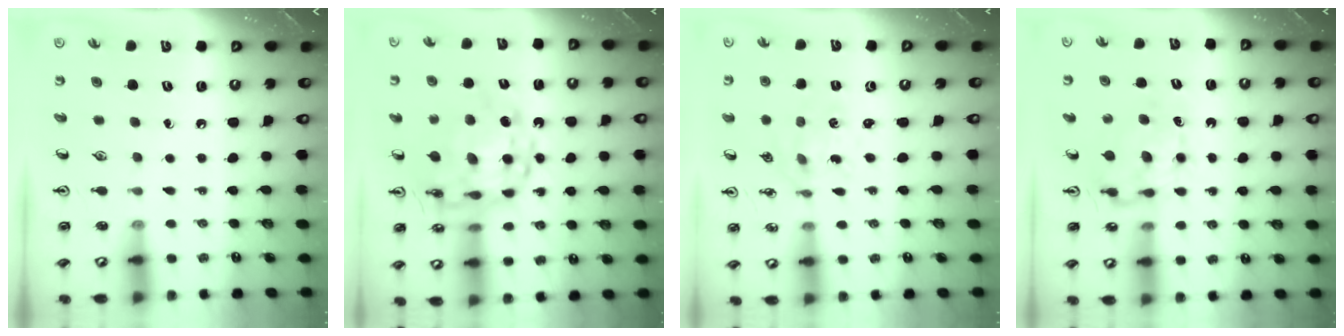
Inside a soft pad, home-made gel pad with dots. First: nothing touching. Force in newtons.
{"total": 16.6, "press": 16.5, "slide": 1.8}
{"total": 1.0, "press": 1.0, "slide": 0.2}
{"total": 7.2, "press": 7.2, "slide": 0.7}